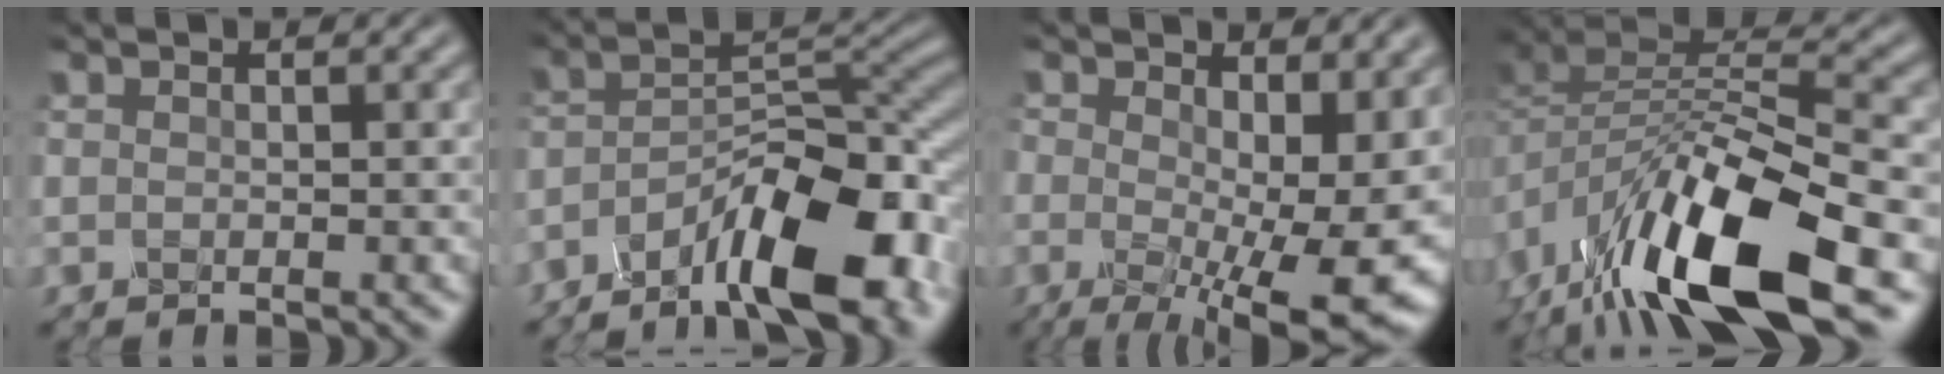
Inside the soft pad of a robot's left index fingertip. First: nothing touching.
{"total": 10.9, "force": [-6.7, 3.2, 8.0], "torque": [-0.116, 0.011, -0.121]}
{"total": 12.7, "force": [-0.8, 5.8, 11.3], "torque": [-0.167, -0.026, 0.002]}
{"total": 13.6, "force": [-7.4, 5.5, 10.1], "torque": [-0.188, -0.014, -0.133]}